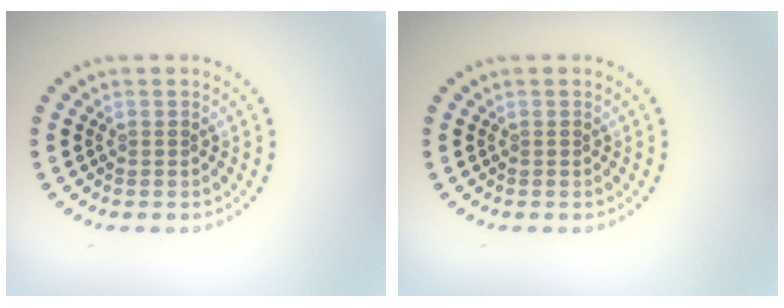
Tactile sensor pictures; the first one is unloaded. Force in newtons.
{"total": 0.0}